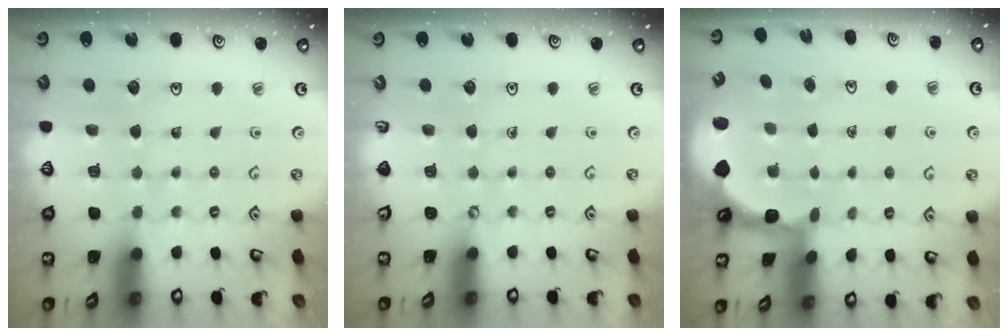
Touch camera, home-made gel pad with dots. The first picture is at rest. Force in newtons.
{"total": 0.0}
{"total": 1.8, "press": 1.7, "slide": 0.5}